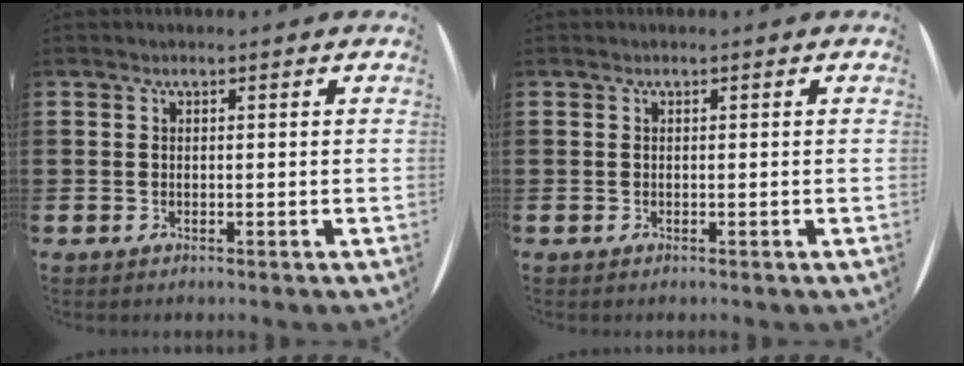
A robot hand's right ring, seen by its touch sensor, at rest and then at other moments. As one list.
[{"total": 0.0}]